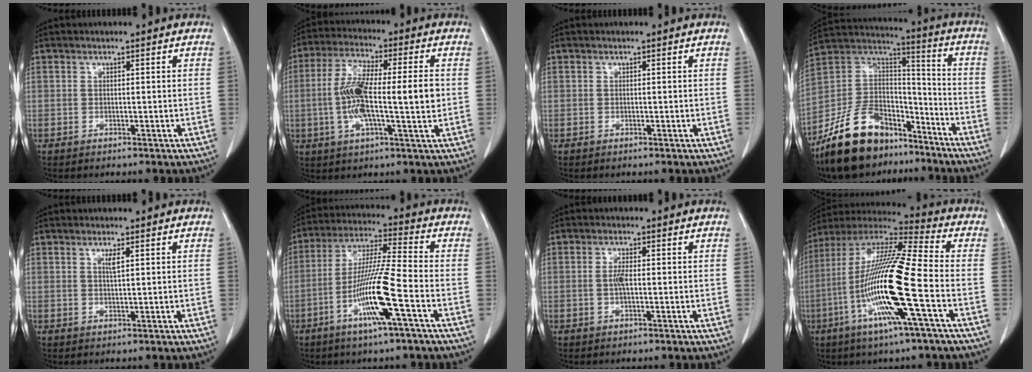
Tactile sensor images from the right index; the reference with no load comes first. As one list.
[{"total": 13.2, "force": [-0.3, 2.1, 13.0], "torque": [-0.245, 0.012, -0.007]}, {"total": 0.0}, {"total": 17.2, "force": [-12.5, 8.6, 8.1], "torque": [-0.160, 0.037, -0.223]}, {"total": 1.3, "force": [0.6, -0.1, 1.2], "torque": [-0.026, -0.002, 0.012]}, {"total": 12.6, "force": [-4.7, -0.5, 11.6], "torque": [-0.227, -0.007, -0.093]}, {"total": 2.0, "force": [-0.1, 0.4, 2.0], "torque": [-0.041, 0.003, 0.000]}, {"total": 19.6, "force": [-5.3, 0.3, 18.9], "torque": [-0.382, -0.015, -0.111]}]